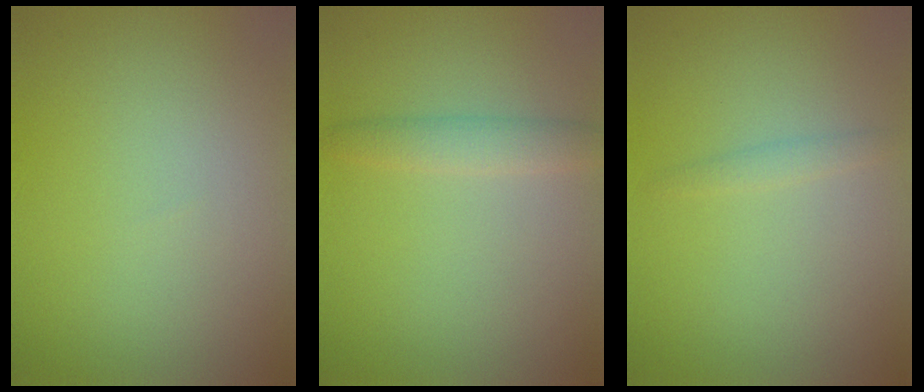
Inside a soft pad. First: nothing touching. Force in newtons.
{"total": 1.9, "press": 1.9, "slide": 0.0}
{"total": 0.9, "press": 0.9, "slide": 0.0}